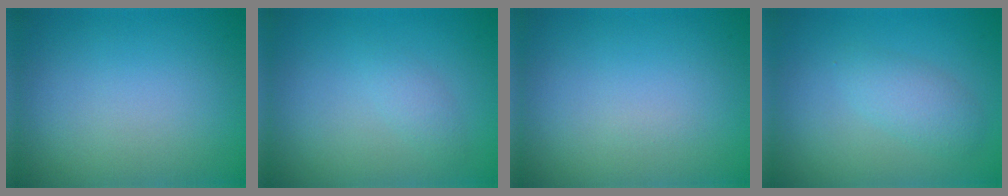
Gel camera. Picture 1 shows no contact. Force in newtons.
{"total": 1.2, "press": 1.2, "slide": 0.0}
{"total": 0.0}
{"total": 2.4, "press": 2.4, "slide": 0.2}